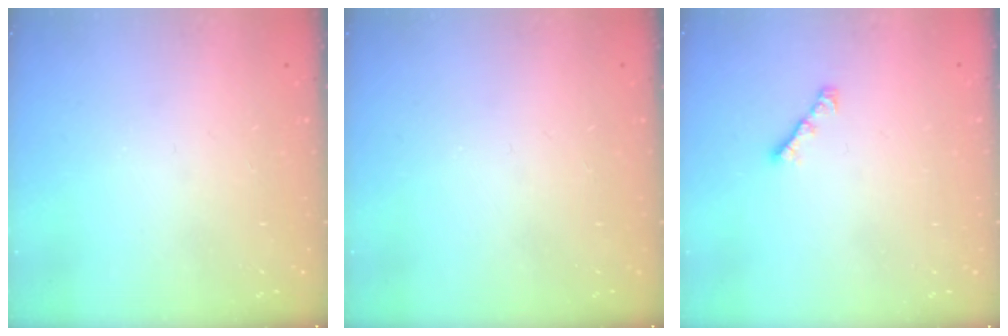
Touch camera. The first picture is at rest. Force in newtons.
{"total": 0.0}
{"total": 2.6, "press": 2.5, "slide": 0.7}